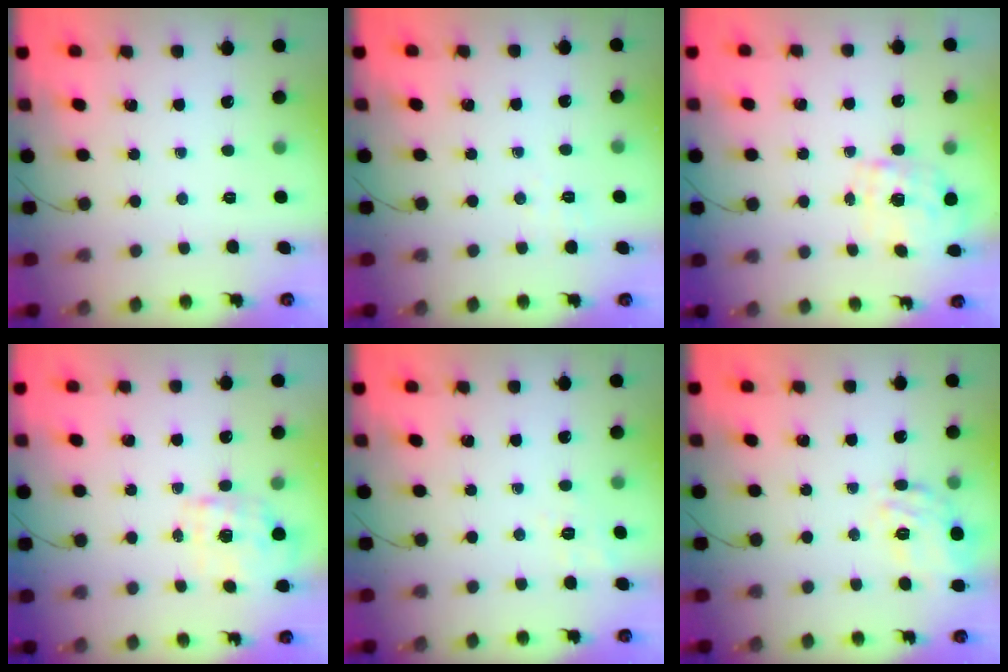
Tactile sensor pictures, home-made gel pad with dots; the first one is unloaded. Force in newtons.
{"total": 2.1, "press": 1.6, "slide": 1.4}
{"total": 2.3, "press": 2.3, "slide": 0.3}
{"total": 1.9, "press": 1.9, "slide": 0.5}
{"total": 1.9, "press": 0.8, "slide": 1.7}
{"total": 12.0, "press": 11.8, "slide": 1.9}